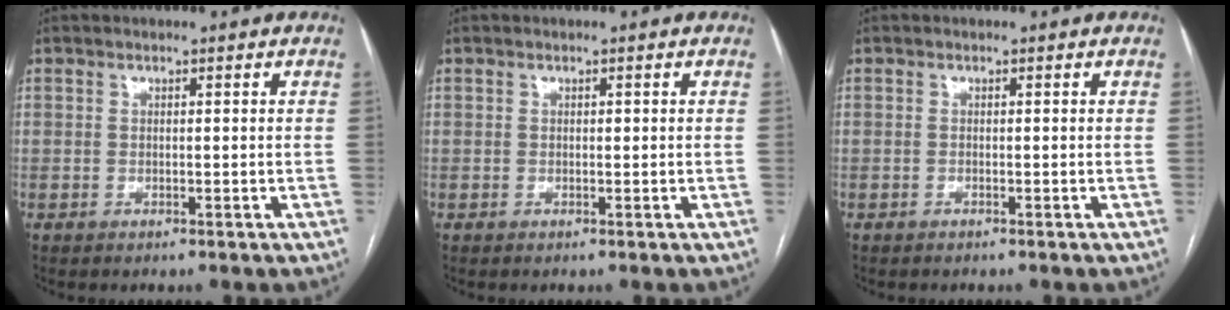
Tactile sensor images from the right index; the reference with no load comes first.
{"total": 0.0}
{"total": 0.0}